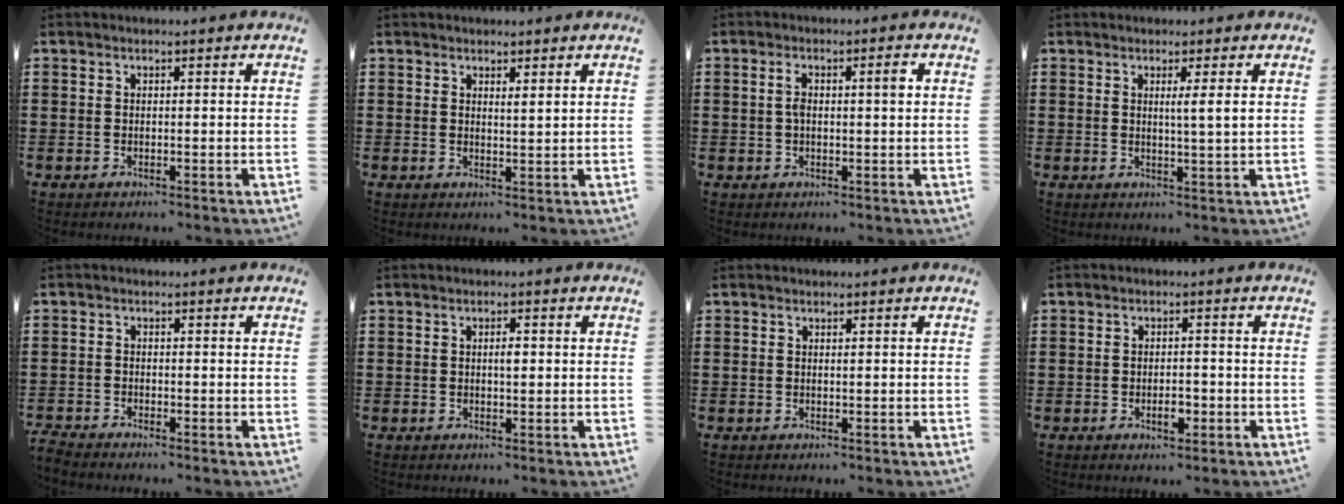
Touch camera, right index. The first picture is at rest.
{"total": 1.3, "force": [1.2, 0.0, 0.5], "torque": [-0.011, 0.000, 0.022]}
{"total": 3.4, "force": [0.6, 1.0, 3.2], "torque": [-0.054, 0.004, 0.004]}
{"total": 2.9, "force": [0.7, -0.5, 2.7], "torque": [-0.055, -0.006, 0.010]}
{"total": 1.6, "force": [-1.6, -0.1, 0.0], "torque": [-0.003, 0.001, -0.035]}
{"total": 1.6, "force": [0.1, 0.5, 1.5], "torque": [-0.029, 0.003, 0.000]}
{"total": 0.0}
{"total": 3.0, "force": [-1.2, 1.3, 2.4], "torque": [-0.044, 0.002, -0.021]}